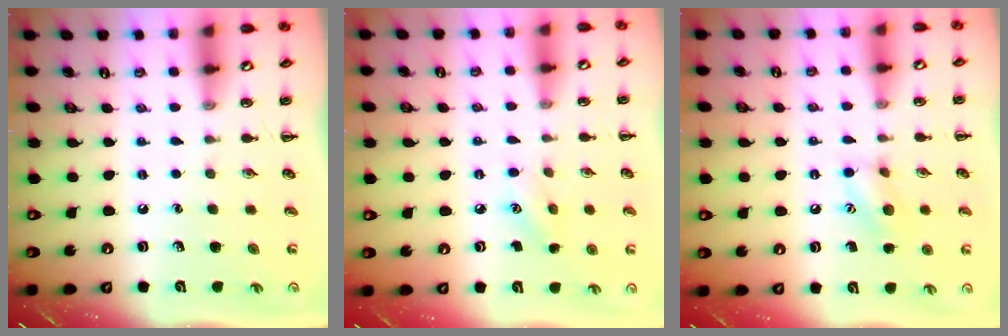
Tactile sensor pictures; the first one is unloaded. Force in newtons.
{"total": 4.8, "press": 4.6, "slide": 1.3}
{"total": 8.9, "press": 8.9, "slide": 0.5}